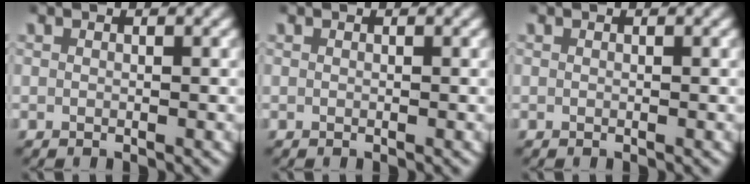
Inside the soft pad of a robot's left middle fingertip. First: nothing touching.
{"total": 0.0}
{"total": 0.0}